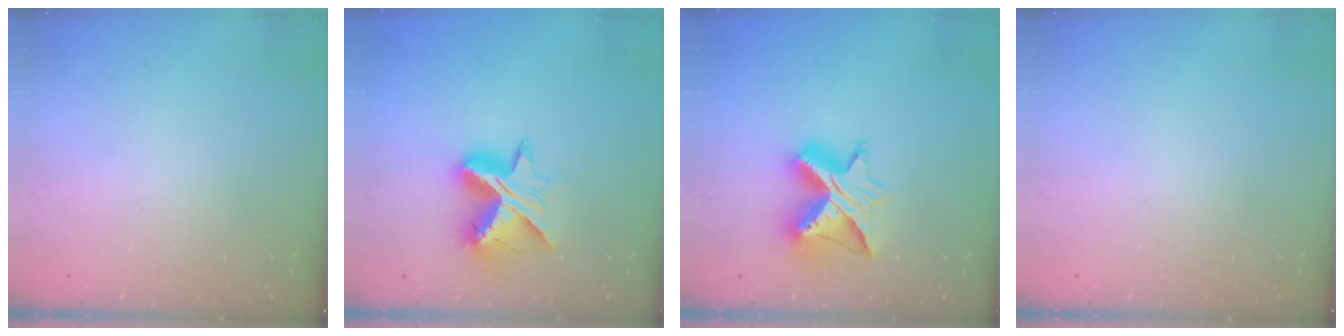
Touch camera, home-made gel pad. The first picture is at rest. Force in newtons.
{"total": 13.0, "press": 13.0, "slide": 0.9}
{"total": 10.8, "press": 10.7, "slide": 1.0}
{"total": 0.0}